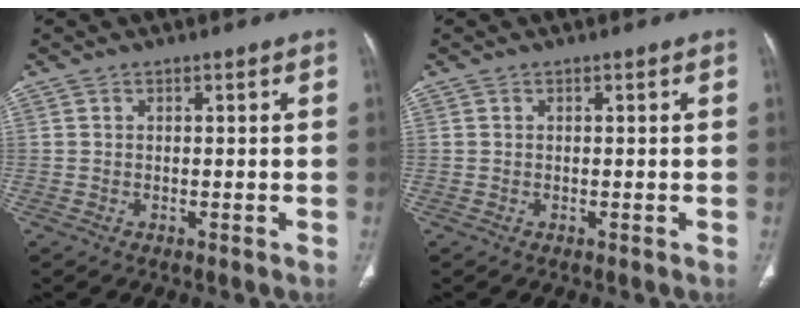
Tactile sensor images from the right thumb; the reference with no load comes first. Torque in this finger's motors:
{"motor_torque": [-0.01, 0.01, -0.05, -0.03, 0.09]}